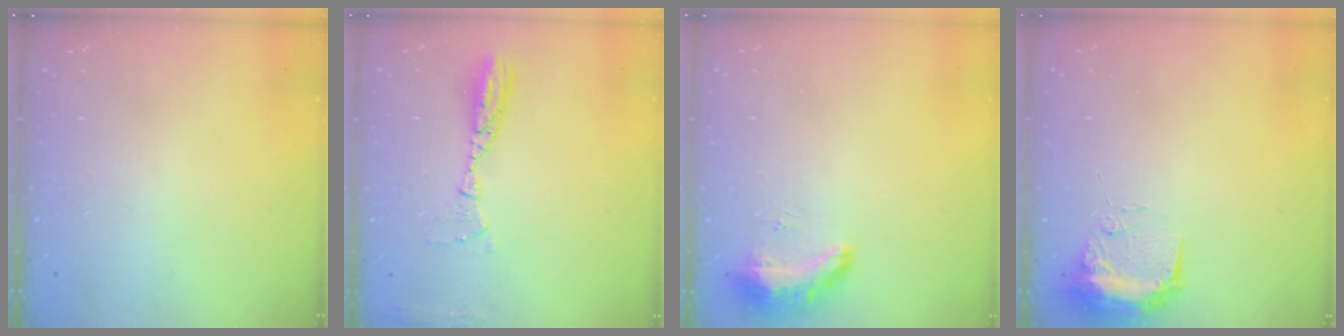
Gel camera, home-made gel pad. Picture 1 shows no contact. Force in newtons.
{"total": 10.0, "press": 10.0, "slide": 0.8}
{"total": 8.7, "press": 8.5, "slide": 1.8}
{"total": 9.4, "press": 9.3, "slide": 0.9}